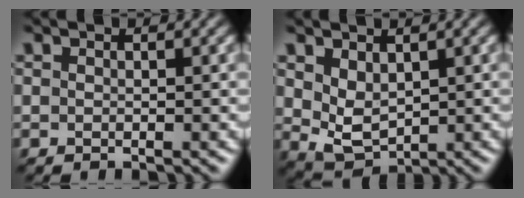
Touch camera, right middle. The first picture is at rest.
{"total": 3.4, "force": [1.1, 2.2, 2.3], "torque": [-0.054, -0.009, 0.029]}